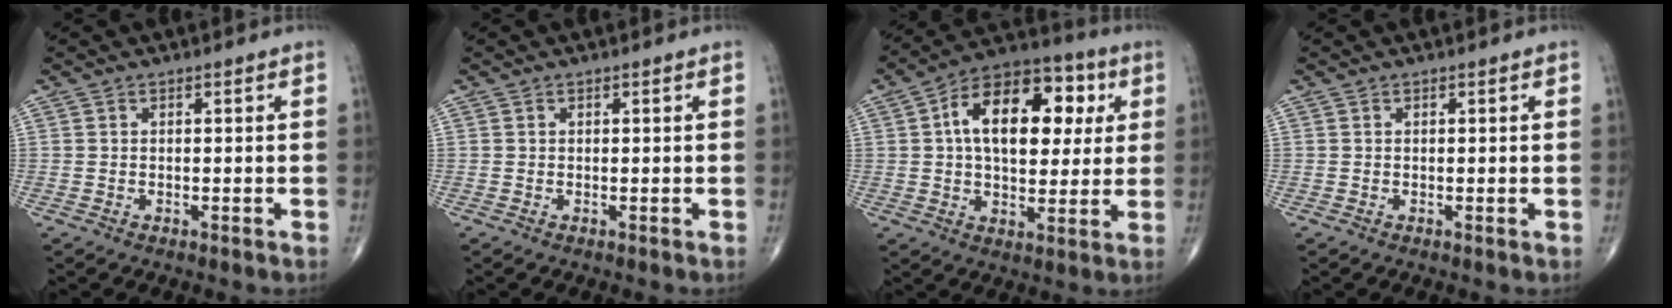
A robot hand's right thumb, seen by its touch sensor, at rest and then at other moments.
{"total": 0.0}
{"total": 19.2, "force": [4.3, 11.3, 15.0], "torque": [-0.190, 0.016, 0.058]}
{"total": 0.0}